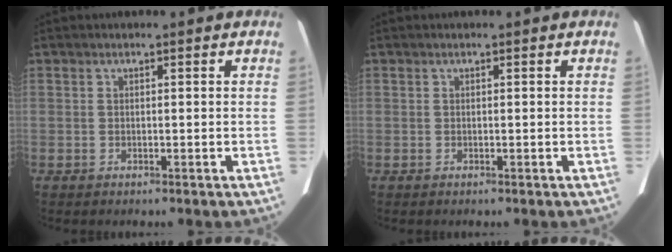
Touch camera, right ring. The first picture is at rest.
{"total": 0.0}